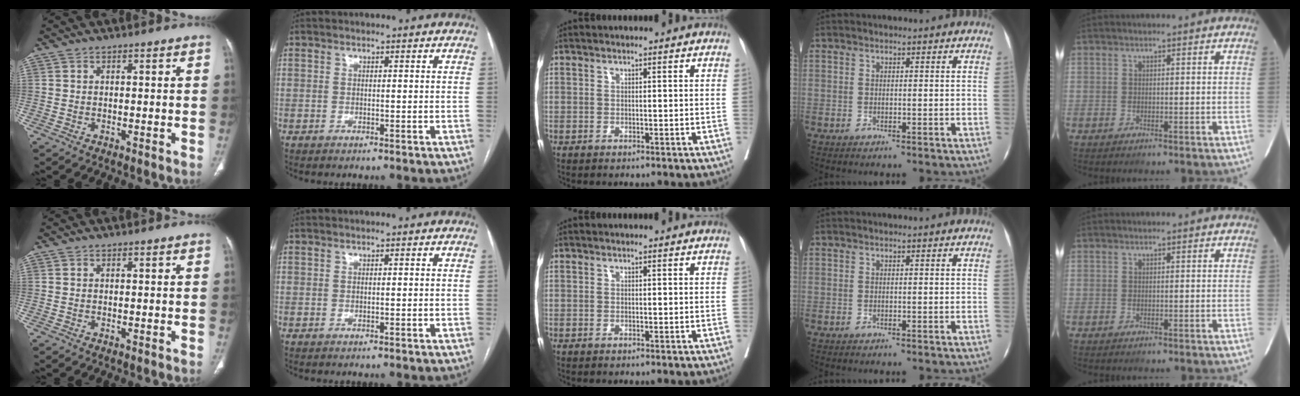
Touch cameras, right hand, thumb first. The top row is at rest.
{}